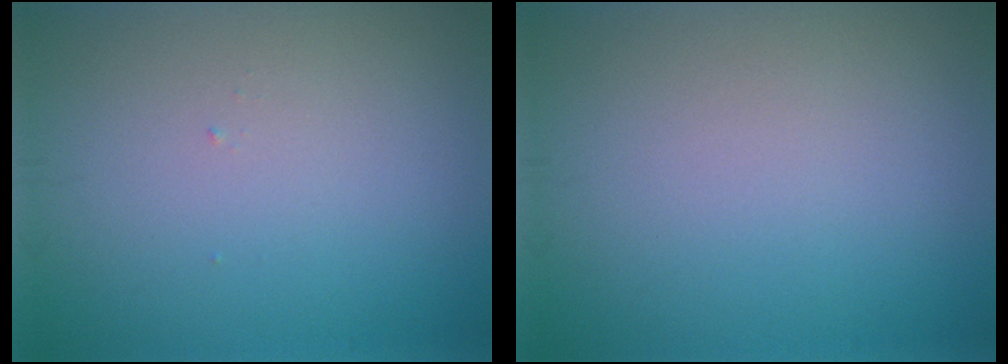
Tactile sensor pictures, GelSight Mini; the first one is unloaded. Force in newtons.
{"total": 0.0}